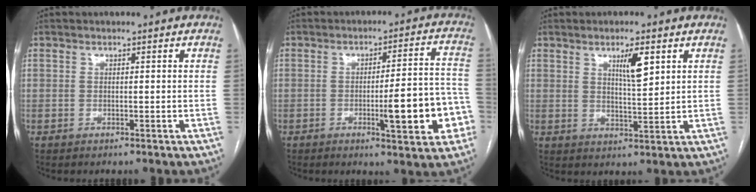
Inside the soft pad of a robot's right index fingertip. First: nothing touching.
{"total": 11.4, "force": [-3.5, 2.0, 10.7], "torque": [-0.134, 0.017, -0.041]}
{"total": 5.1, "force": [2.4, 0.8, 4.4], "torque": [-0.077, -0.002, 0.043]}